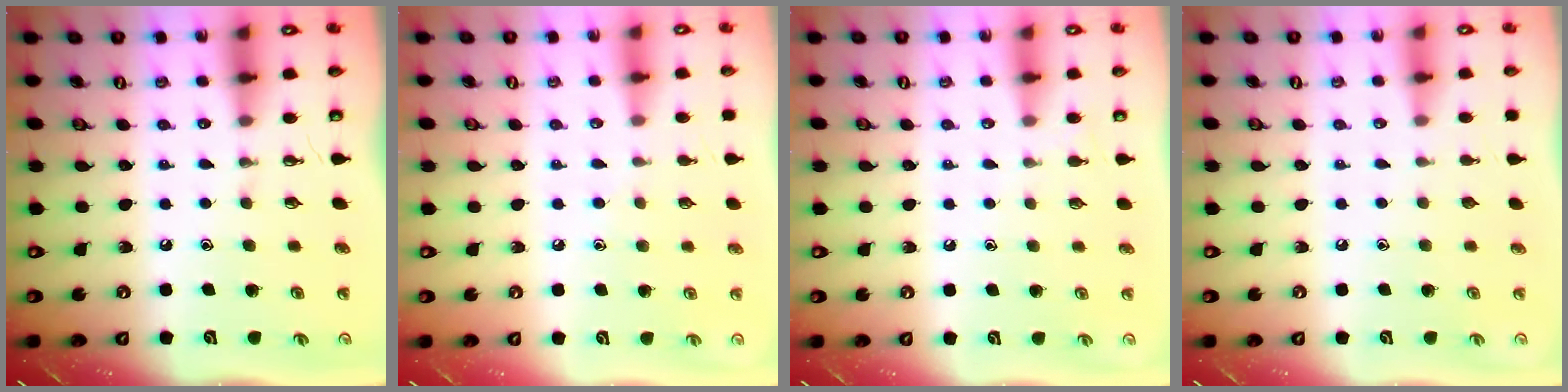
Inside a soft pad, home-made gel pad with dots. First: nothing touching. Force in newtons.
{"total": 5.6, "press": 5.6, "slide": 0.6}
{"total": 3.4, "press": 3.3, "slide": 0.3}
{"total": 0.0}